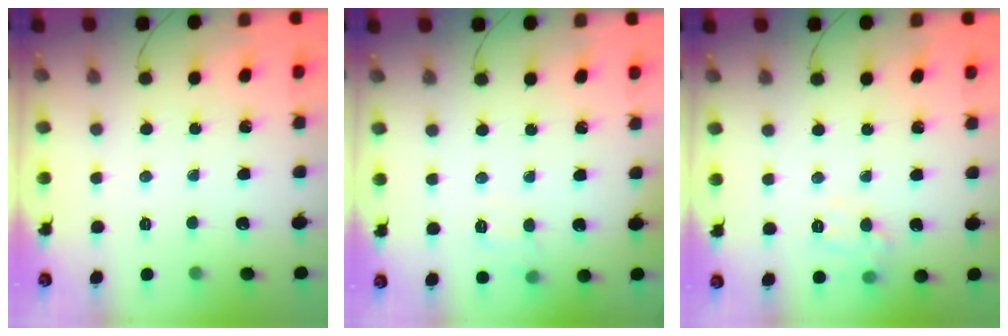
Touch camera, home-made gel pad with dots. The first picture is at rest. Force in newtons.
{"total": 4.5, "press": 4.2, "slide": 1.7}
{"total": 7.9, "press": 7.9, "slide": 0.7}